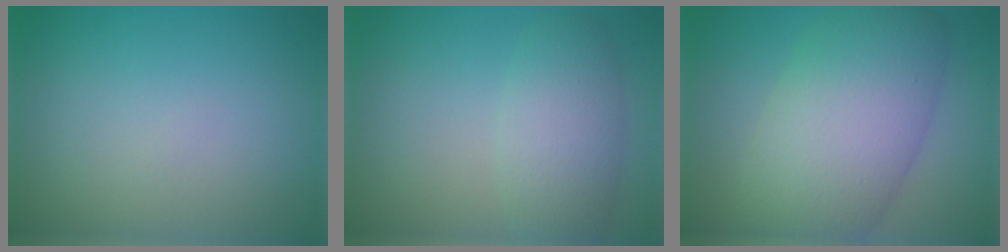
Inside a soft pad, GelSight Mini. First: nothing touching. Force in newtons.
{"total": 3.9, "press": 3.9, "slide": 0.1}
{"total": 10.2, "press": 10.2, "slide": 0.3}